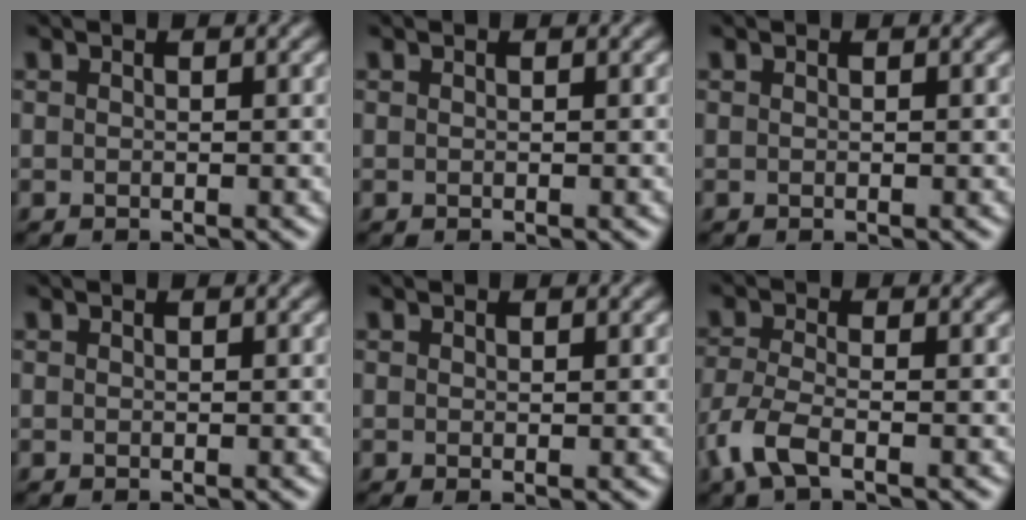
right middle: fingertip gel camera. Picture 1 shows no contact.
{"total": 0.0}
{"total": 0.0}
{"total": 0.0}
{"total": 0.5, "force": [0.2, 0.1, 0.5], "torque": [-0.009, 0.000, 0.004]}
{"total": 3.7, "force": [-2.1, 1.3, 2.7], "torque": [-0.074, -0.007, -0.053]}